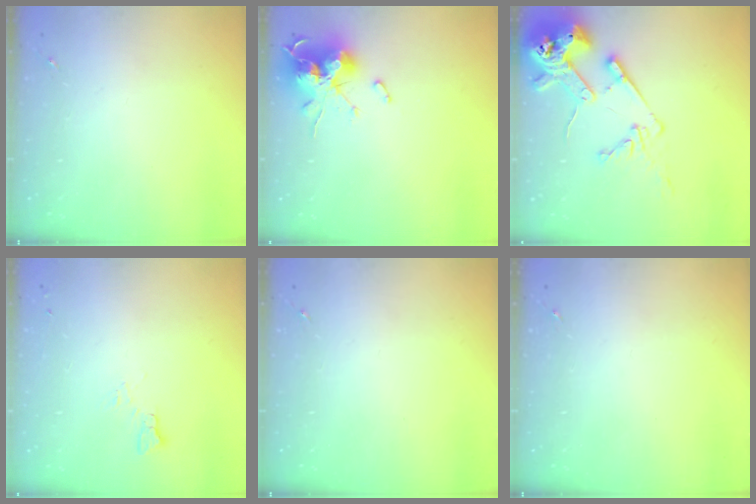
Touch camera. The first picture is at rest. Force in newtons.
{"total": 16.4, "press": 16.4, "slide": 0.1}
{"total": 16.9, "press": 16.8, "slide": 1.8}
{"total": 5.3, "press": 5.3, "slide": 0.4}
{"total": 0.0}
{"total": 0.0}